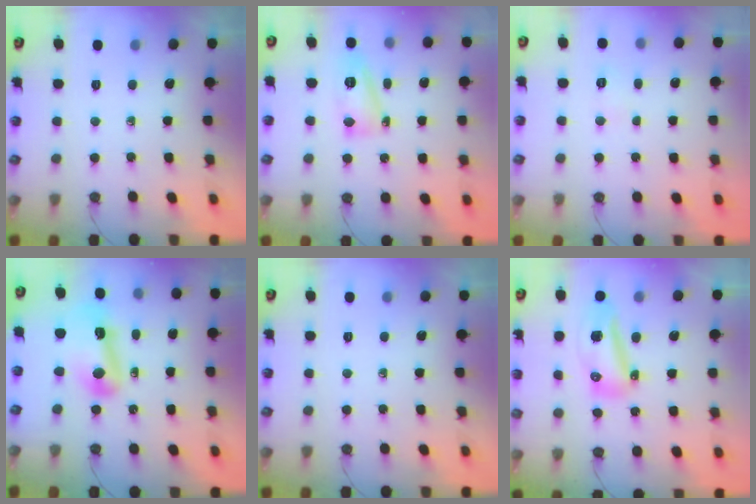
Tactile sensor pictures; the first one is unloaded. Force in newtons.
{"total": 12.1, "press": 12.1, "slide": 0.8}
{"total": 18.9, "press": 5.9, "slide": 17.9}
{"total": 13.2, "press": 13.2, "slide": 1.1}
{"total": 0.0}
{"total": 17.3, "press": 12.3, "slide": 12.1}